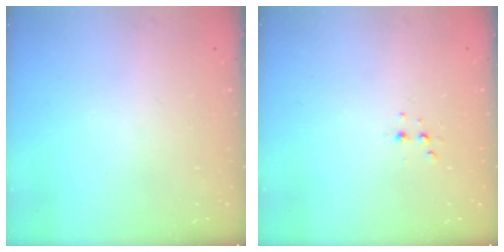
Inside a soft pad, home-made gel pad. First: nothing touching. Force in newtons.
{"total": 2.3, "press": 2.2, "slide": 0.6}